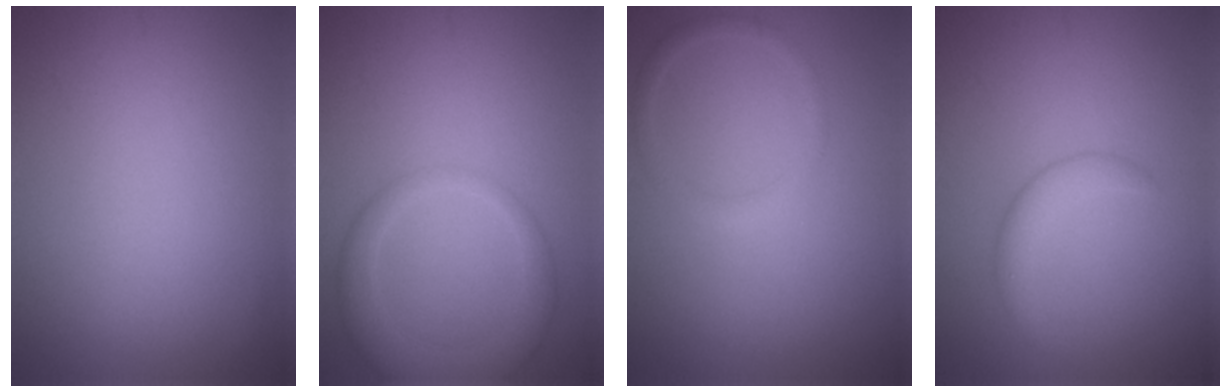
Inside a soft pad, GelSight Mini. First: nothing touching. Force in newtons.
{"total": 4.2, "press": 4.2, "slide": 0.4}
{"total": 1.3, "press": 1.3, "slide": 0.1}
{"total": 2.4, "press": 2.4, "slide": 0.0}